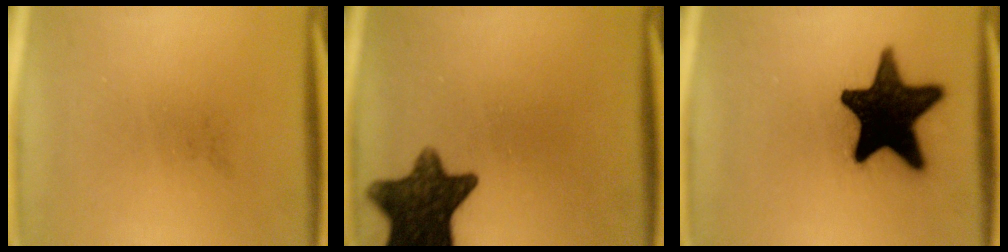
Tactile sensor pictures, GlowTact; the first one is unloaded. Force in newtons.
{"total": 12.5}
{"total": 19.2}